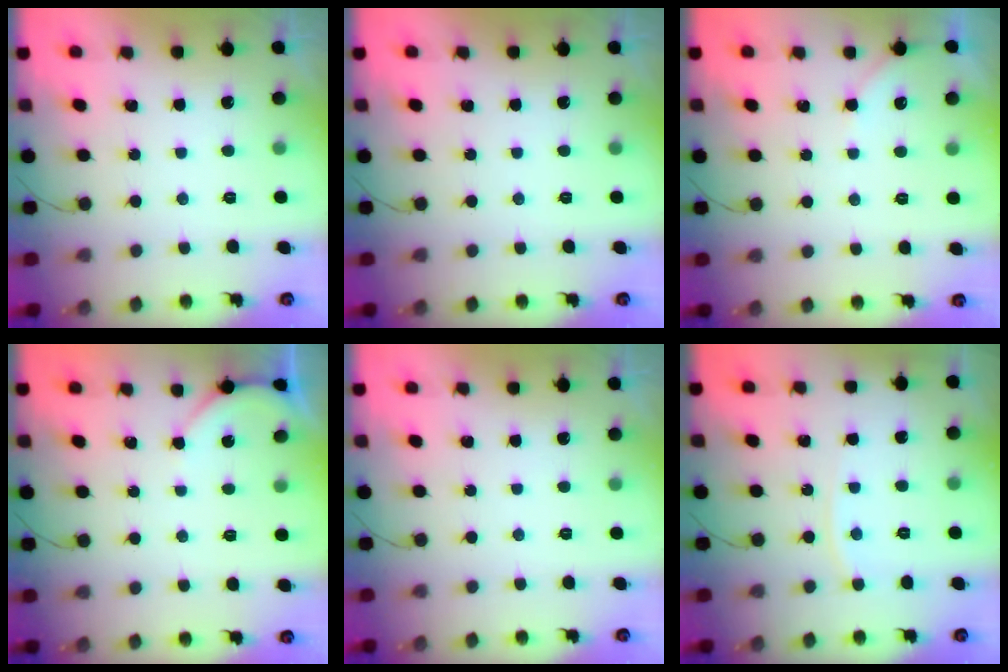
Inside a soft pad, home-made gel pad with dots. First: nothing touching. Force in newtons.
{"total": 0.0}
{"total": 2.7, "press": 2.6, "slide": 0.5}
{"total": 2.2, "press": 2.2, "slide": 0.3}
{"total": 0.0}
{"total": 4.4, "press": 4.4, "slide": 0.8}